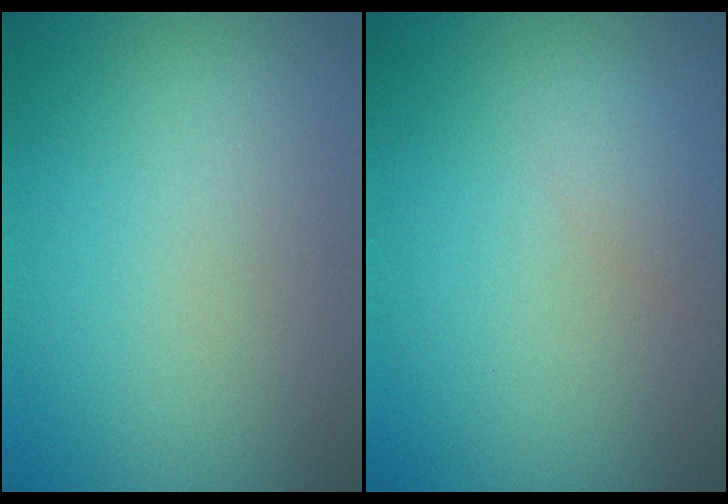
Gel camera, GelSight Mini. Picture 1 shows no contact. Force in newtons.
{"total": 1.5, "press": 1.5, "slide": 0.1}